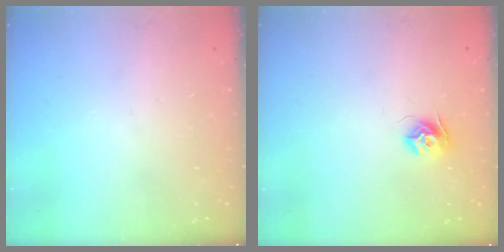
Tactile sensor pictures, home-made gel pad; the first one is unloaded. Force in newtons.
{"total": 8.1, "press": 8.1, "slide": 0.1}